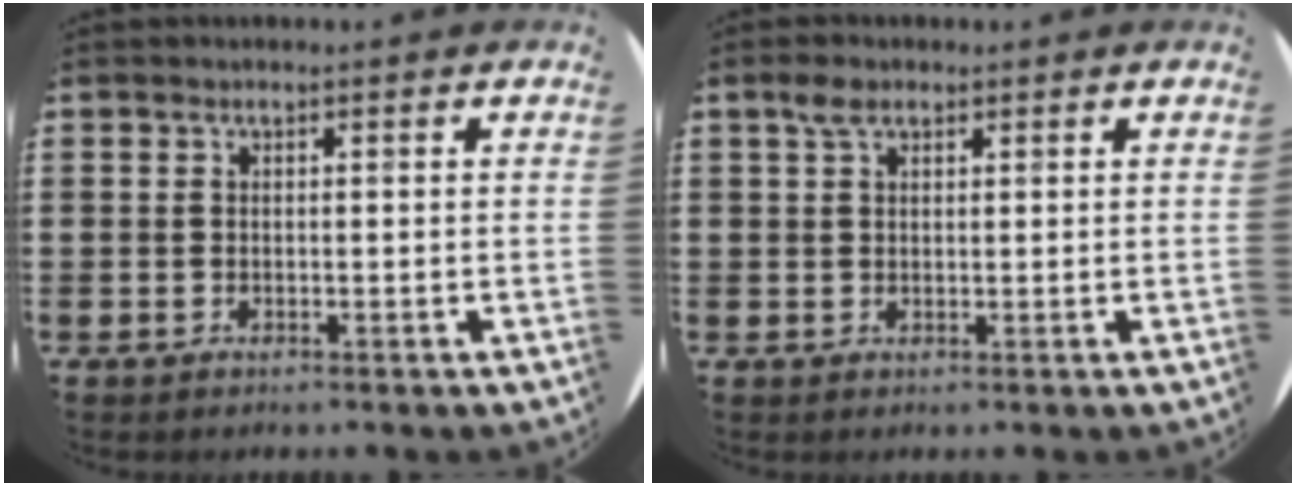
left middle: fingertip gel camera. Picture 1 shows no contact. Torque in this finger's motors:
{"motor_torque": [0.58, -0.67, -0.06, -0.02]}